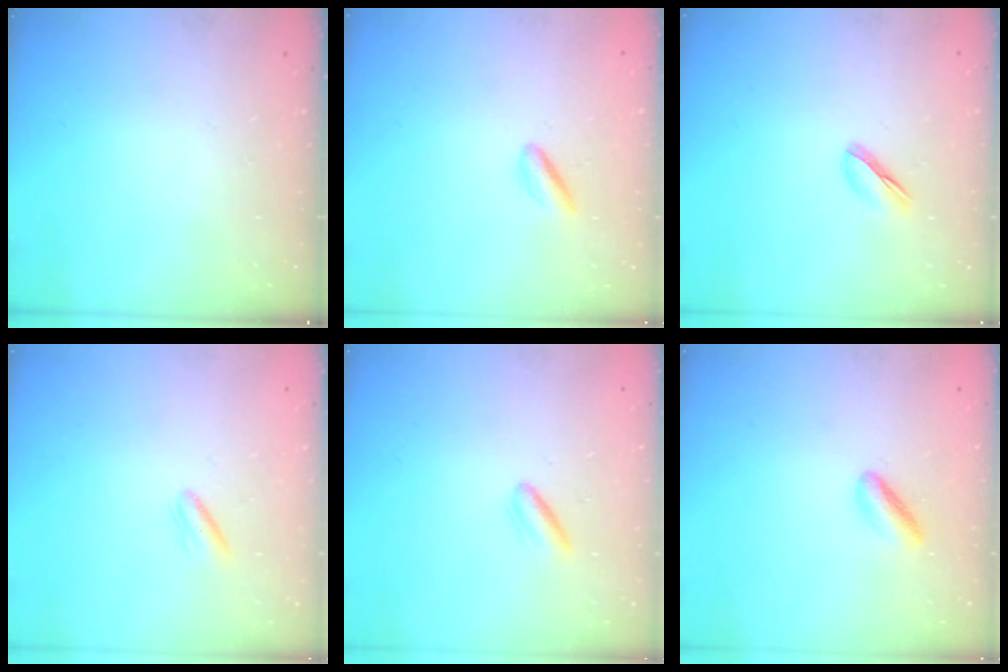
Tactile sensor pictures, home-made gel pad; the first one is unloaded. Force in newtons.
{"total": 2.7, "press": 2.6, "slide": 0.7}
{"total": 4.2, "press": 4.0, "slide": 1.2}
{"total": 2.9, "press": 2.7, "slide": 1.1}
{"total": 2.5, "press": 2.4, "slide": 0.9}
{"total": 3.4, "press": 3.4, "slide": 0.2}